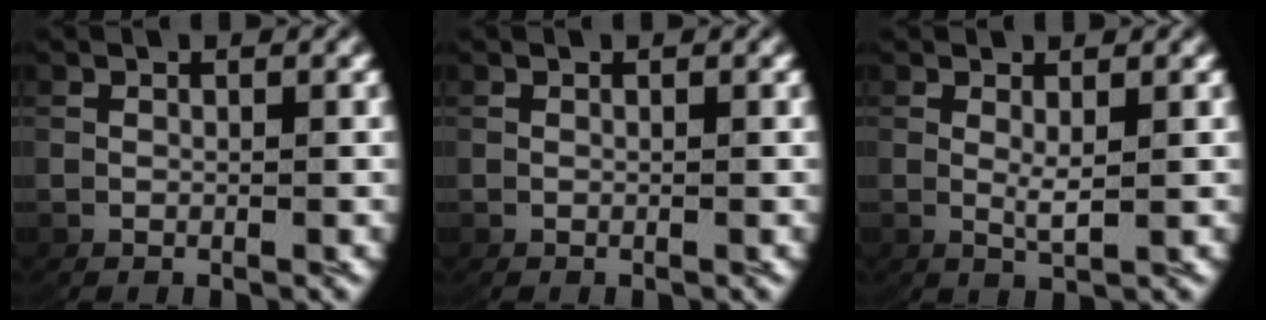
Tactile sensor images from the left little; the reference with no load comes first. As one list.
[{"total": 0.0}, {"total": 1.5, "force": [0.7, -0.3, 1.3], "torque": [-0.028, -0.008, 0.018]}]